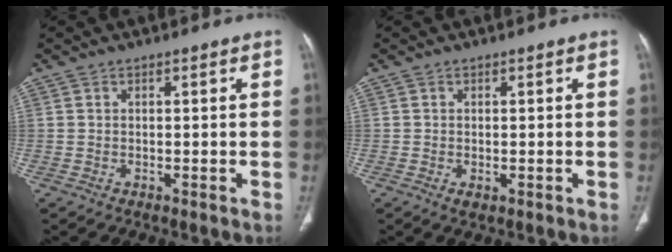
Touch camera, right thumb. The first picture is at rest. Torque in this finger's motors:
{"motor_torque": [-0.02, -0.04, 0.01, 0.64, 0.07]}